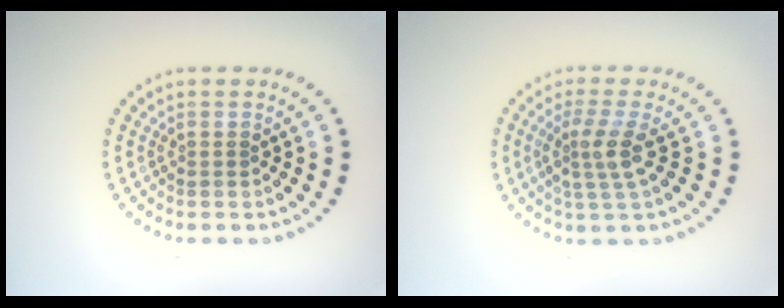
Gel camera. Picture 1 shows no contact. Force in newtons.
{"total": 2.8, "press": 2.2, "slide": 1.7}